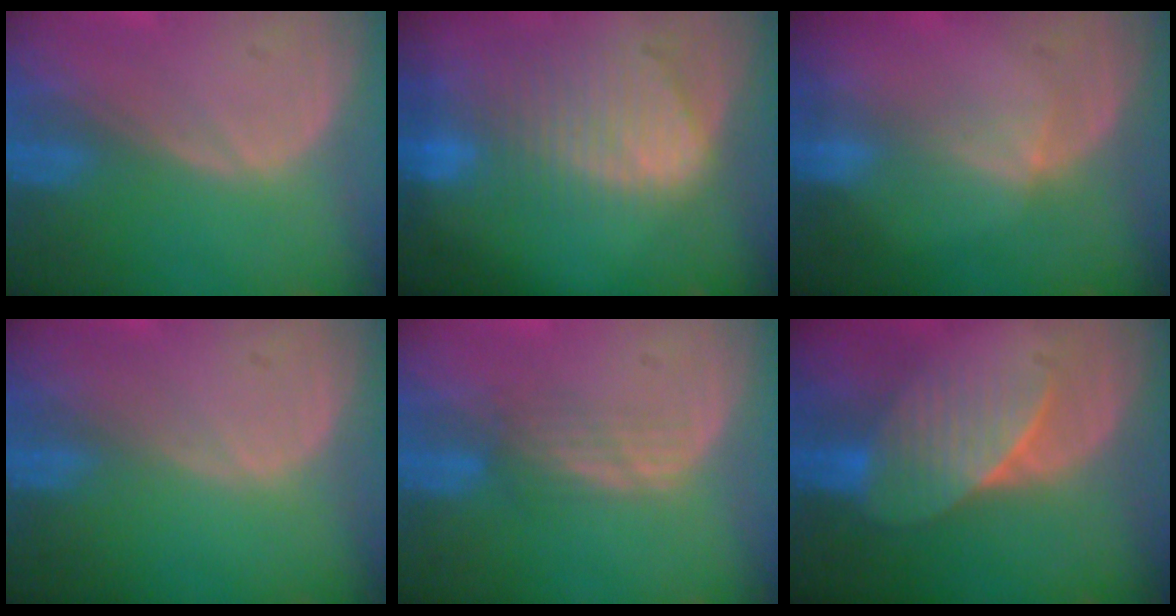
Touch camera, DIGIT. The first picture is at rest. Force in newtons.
{"total": 9.2, "press": 8.1, "slide": 4.3}
{"total": 2.4, "press": 2.1, "slide": 1.2}
{"total": 0.0}
{"total": 2.9, "press": 2.6, "slide": 1.3}
{"total": 7.4, "press": 6.9, "slide": 2.6}